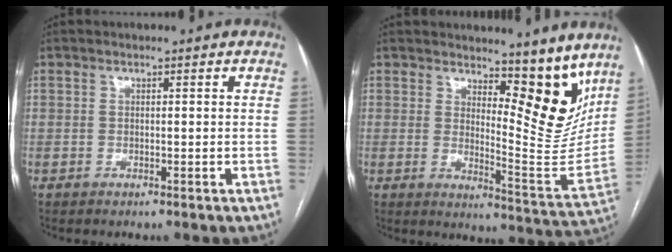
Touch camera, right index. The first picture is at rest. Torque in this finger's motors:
{"motor_torque": [-0.08, 0.54, 0.10, 0.01]}